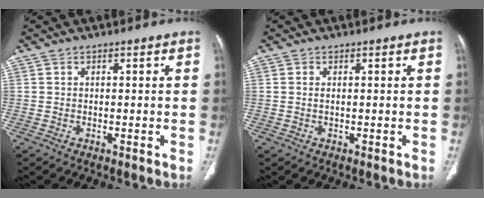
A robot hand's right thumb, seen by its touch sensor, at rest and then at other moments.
{"total": 0.8, "force": [0.2, 0.3, 0.7], "torque": [-0.019, 0.003, 0.007]}